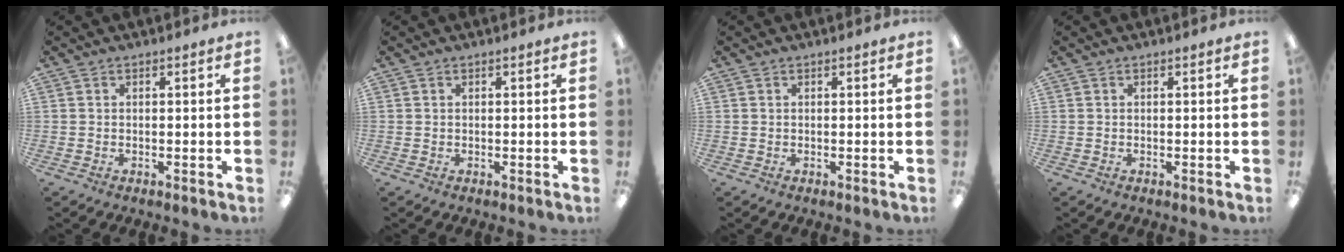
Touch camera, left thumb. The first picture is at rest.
{"total": 0.0}
{"total": 0.0}
{"total": 0.0}